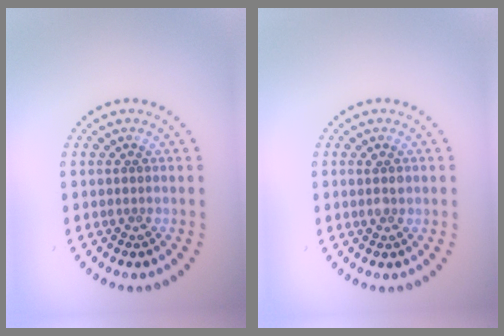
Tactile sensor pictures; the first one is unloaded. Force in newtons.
{"total": 1.2, "press": 1.1, "slide": 0.5}